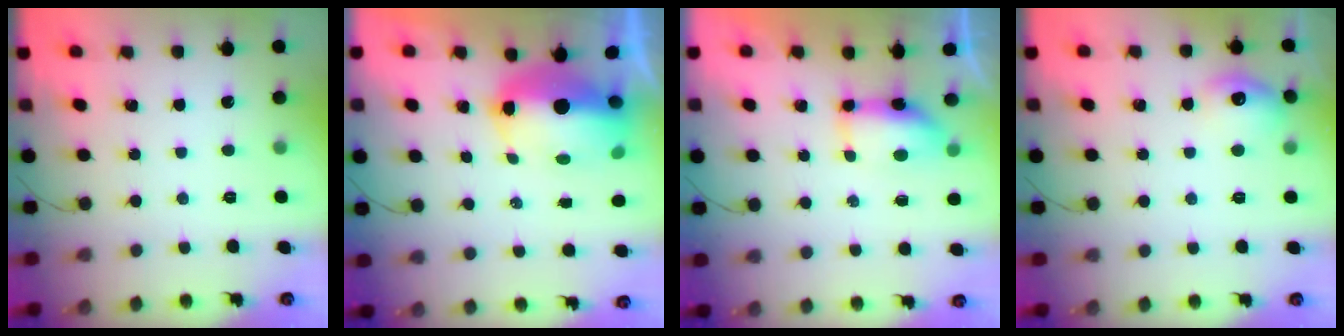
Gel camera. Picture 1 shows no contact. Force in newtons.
{"total": 12.9, "press": 12.7, "slide": 2.4}
{"total": 6.7, "press": 6.7, "slide": 0.4}
{"total": 10.0, "press": 10.0, "slide": 0.3}